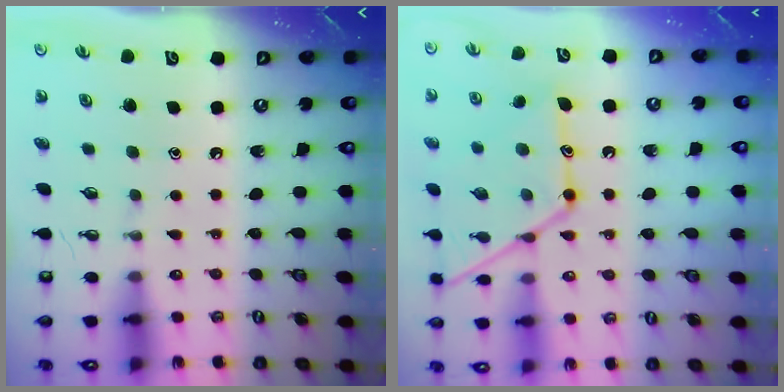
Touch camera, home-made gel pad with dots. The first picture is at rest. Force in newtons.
{"total": 16.5, "press": 16.4, "slide": 1.4}